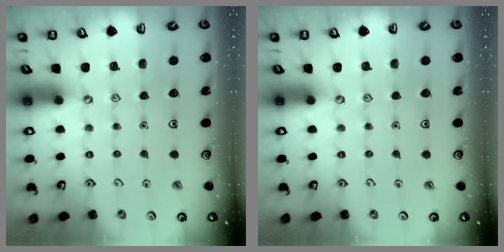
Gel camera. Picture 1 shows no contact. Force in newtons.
{"total": 0.0}